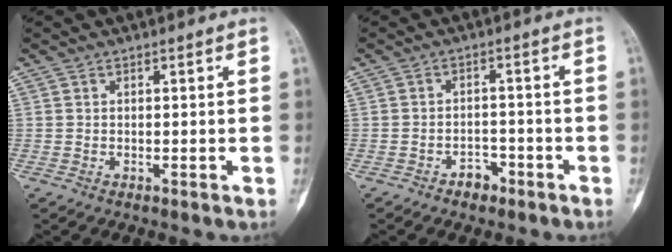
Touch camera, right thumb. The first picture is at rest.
{"total": 3.1, "force": [-2.1, 2.0, 1.2], "torque": [-0.008, 0.020, -0.029]}